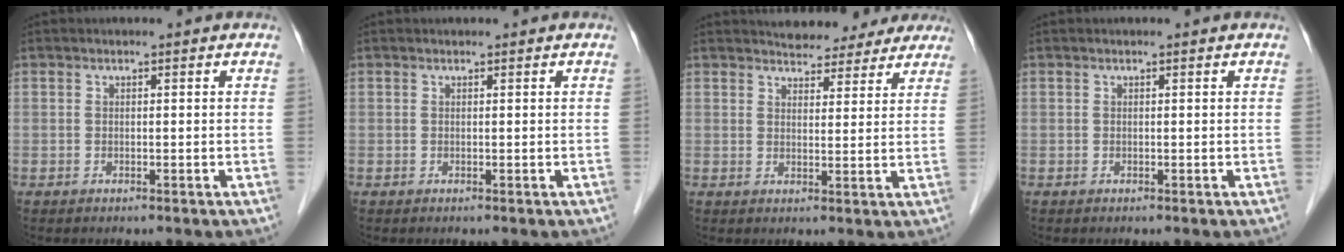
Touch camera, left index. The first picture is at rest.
{"total": 0.0}
{"total": 10.1, "force": [9.2, 3.4, 2.4], "torque": [-0.014, 0.010, 0.104]}
{"total": 0.0}